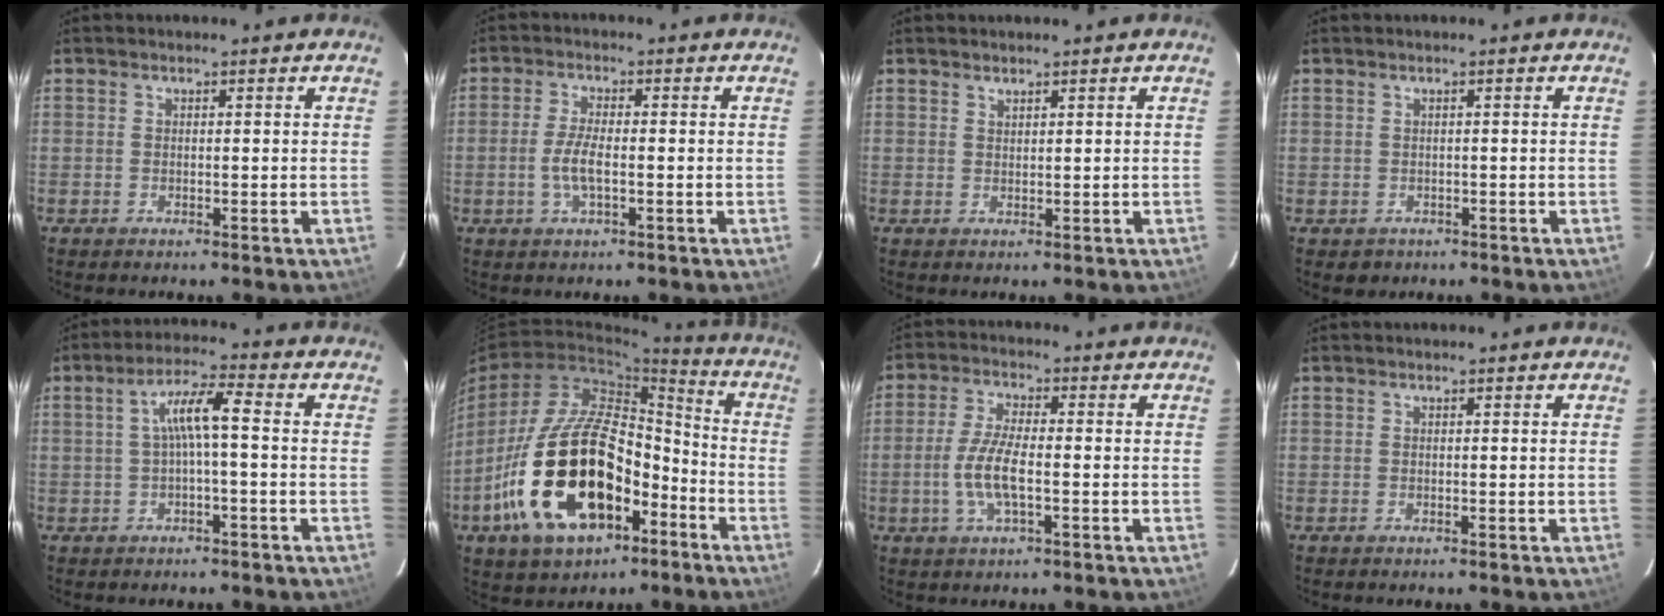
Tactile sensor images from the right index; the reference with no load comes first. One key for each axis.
{"total": 4.7, "fx": -1.2, "fy": 1.2, "fz": 4.4, "tx": -0.091, "ty": -0.002, "tz": -0.025}
{"total": 0.9, "fx": 0.9, "fy": 0.3, "fz": 0.2, "tx": -0.004, "ty": 0.001, "tz": 0.017}
{"total": 1.8, "fx": -0.5, "fy": 1.7, "fz": 0.2, "tx": -0.002, "ty": 0.001, "tz": -0.001}
{"total": 5.7, "fx": -0.4, "fy": 0.5, "fz": 5.7, "tx": -0.112, "ty": 0.013, "tz": -0.003}
{"total": 22.9, "fx": -10.2, "fy": 11.9, "fz": 16.7, "tx": -0.326, "ty": 0.009, "tz": -0.159}
{"total": 7.4, "fx": -1.8, "fy": 2.0, "fz": 6.9, "tx": -0.144, "ty": -0.001, "tz": -0.038}
{"total": 0.0}